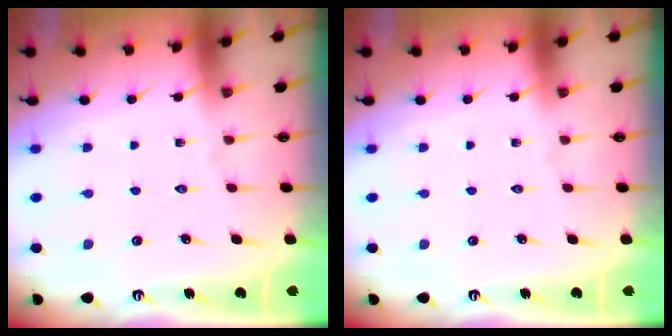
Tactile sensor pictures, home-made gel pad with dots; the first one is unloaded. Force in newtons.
{"total": 0.0}